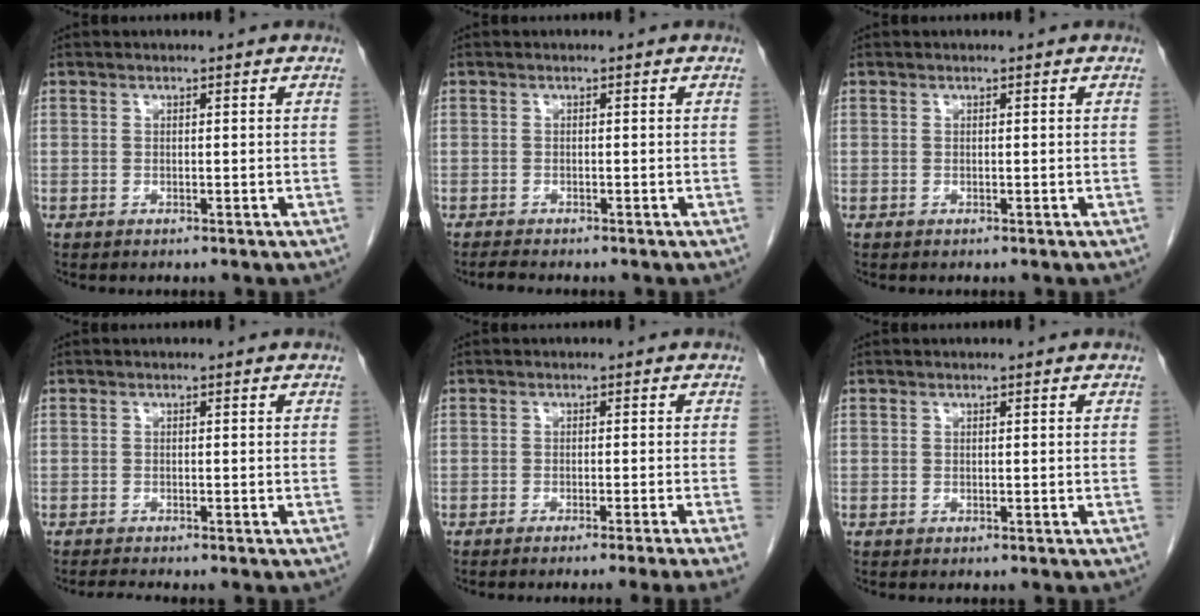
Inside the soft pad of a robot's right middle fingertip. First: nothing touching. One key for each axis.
{"total": 1.5, "fx": -1.4, "fy": 0.0, "fz": 0.6, "tx": -0.022, "ty": -0.008, "tz": -0.022}
{"total": 0.0}
{"total": 1.3, "fx": -1.2, "fy": -0.5, "fz": 0.3, "tx": -0.018, "ty": -0.009, "tz": -0.022}
{"total": 5.8, "fx": -4.3, "fy": -1.9, "fz": 3.4, "tx": -0.025, "ty": -0.006, "tz": -0.058}
{"total": 0.0}